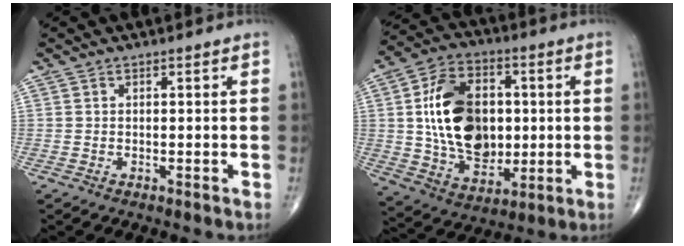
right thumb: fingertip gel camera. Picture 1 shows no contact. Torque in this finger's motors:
{"motor_torque": [0.49, 1.66, 1.73, 0.28, 0.54]}